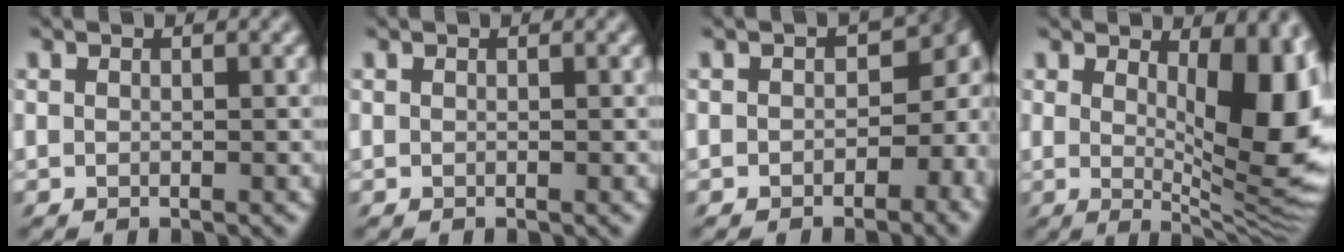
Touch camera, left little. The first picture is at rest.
{"total": 0.0}
{"total": 12.3, "force": [-2.4, 9.1, 7.9], "torque": [-0.094, -0.024, -0.060]}
{"total": 10.2, "force": [1.6, 4.6, 9.0], "torque": [-0.117, -0.024, 0.031]}